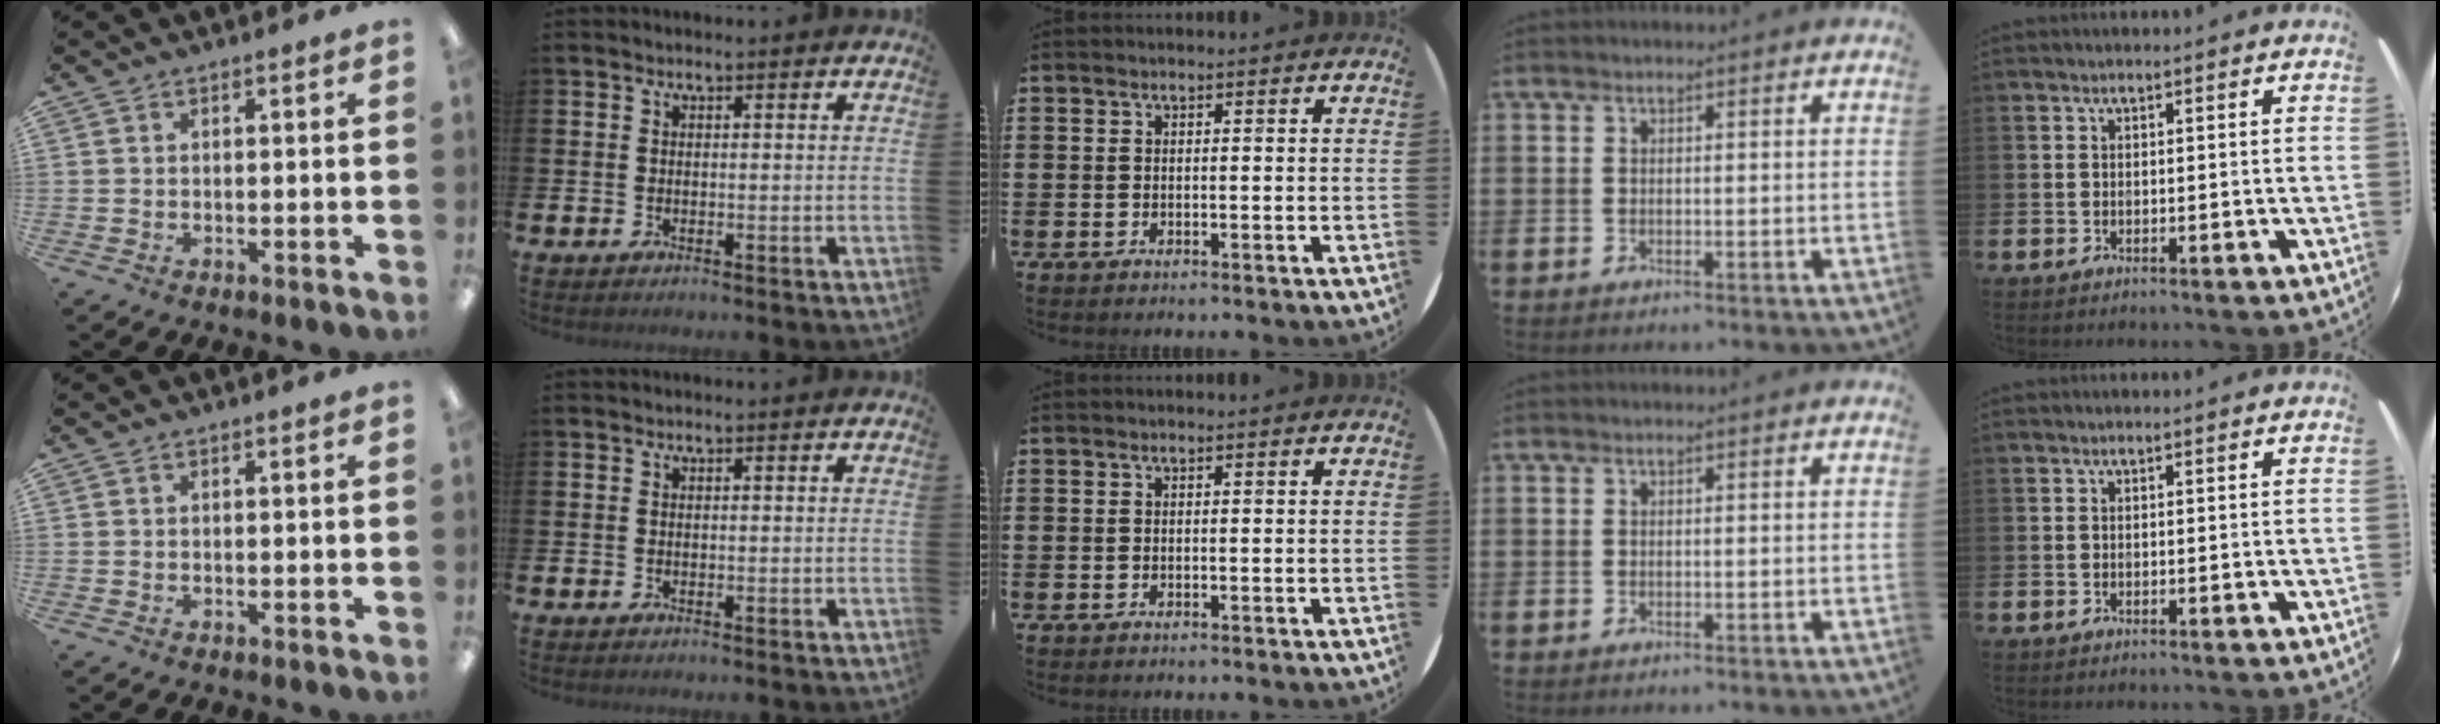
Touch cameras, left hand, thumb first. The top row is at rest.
{}